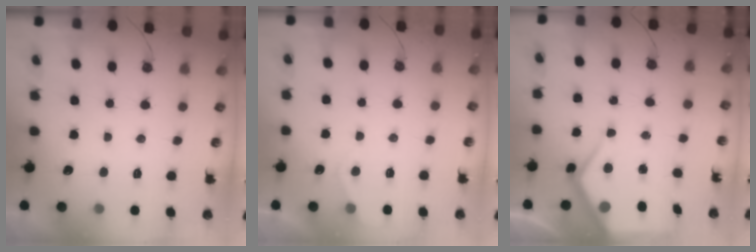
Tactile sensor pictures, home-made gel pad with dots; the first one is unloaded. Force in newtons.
{"total": 4.5, "press": 4.5, "slide": 0.5}
{"total": 10.1, "press": 10.0, "slide": 1.0}